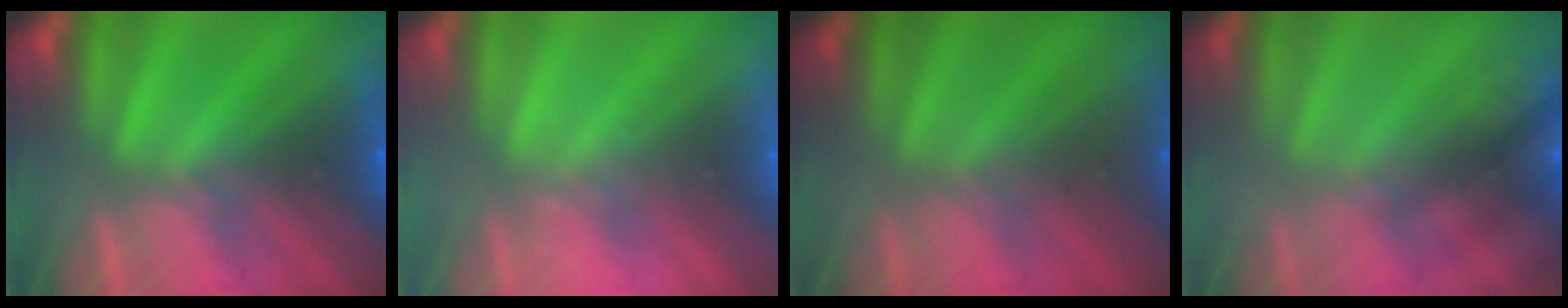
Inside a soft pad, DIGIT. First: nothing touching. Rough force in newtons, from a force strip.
{"total": 2.1}
{"total": 2.3}
{"total": 2.5}